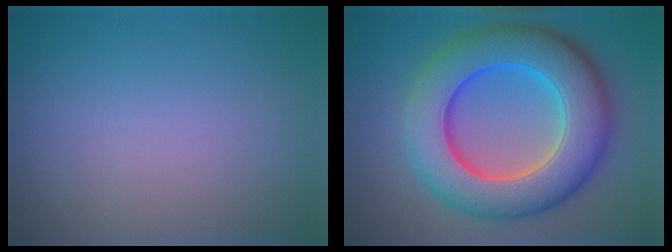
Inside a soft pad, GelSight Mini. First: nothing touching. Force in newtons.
{"total": 11.4, "press": 11.4, "slide": 0.4}